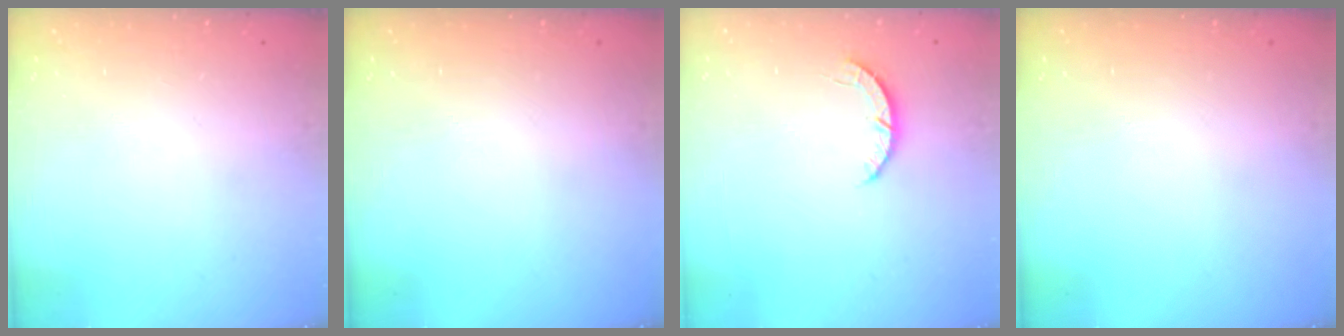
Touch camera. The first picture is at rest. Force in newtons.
{"total": 0.0}
{"total": 2.8, "press": 2.8, "slide": 0.4}
{"total": 0.0}